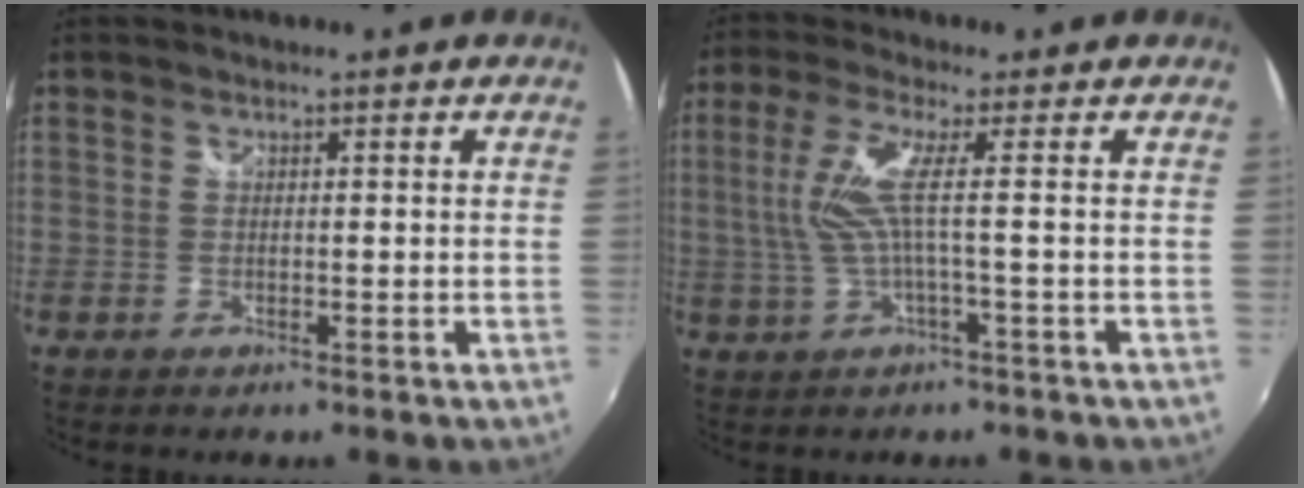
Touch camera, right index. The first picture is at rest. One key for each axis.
{"total": 6.7, "fx": -0.1, "fy": -0.7, "fz": 6.6, "tx": -0.143, "ty": -0.002, "tz": 0.011}